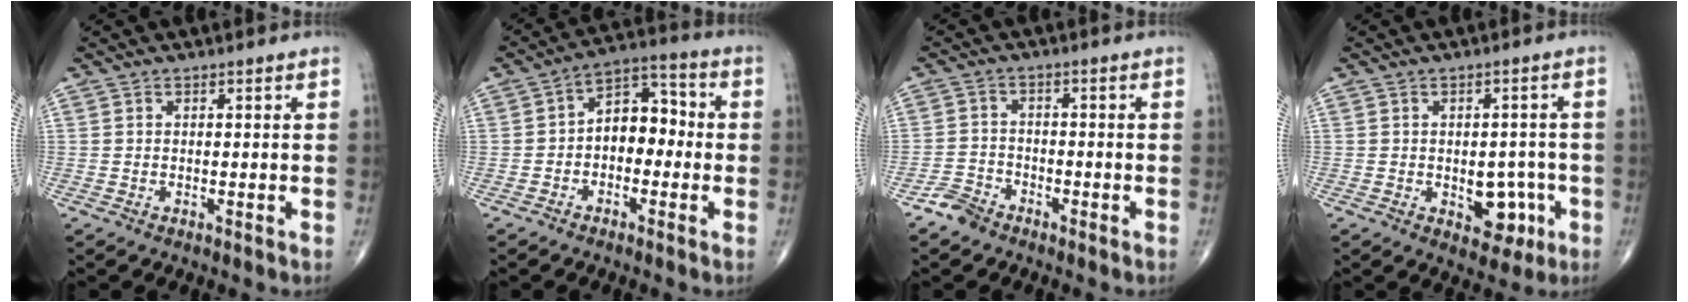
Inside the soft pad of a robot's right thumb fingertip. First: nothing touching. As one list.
[{"total": 8.9, "force": [-0.9, 5.9, 6.6], "torque": [-0.071, 0.037, -0.033]}, {"total": 3.7, "force": [-3.0, 2.0, 0.7], "torque": [-0.008, 0.013, -0.062]}, {"total": 6.9, "force": [-2.0, 4.5, 4.8], "torque": [-0.025, 0.012, -0.017]}]